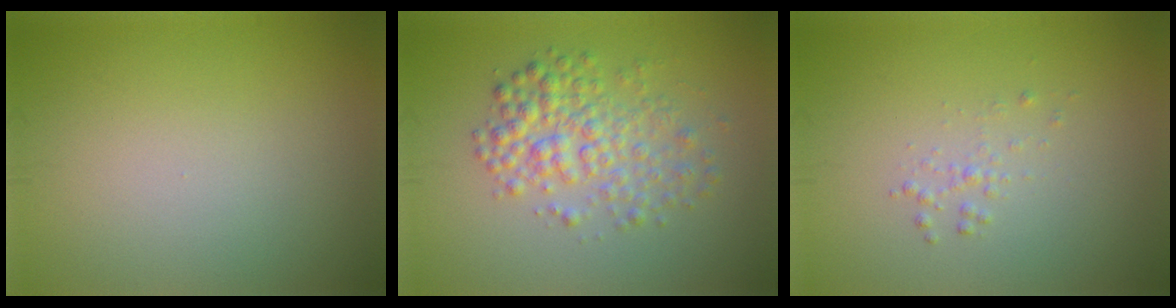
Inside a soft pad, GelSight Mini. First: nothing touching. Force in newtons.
{"total": 4.3, "press": 4.3, "slide": 0.1}
{"total": 0.9, "press": 0.9, "slide": 0.0}